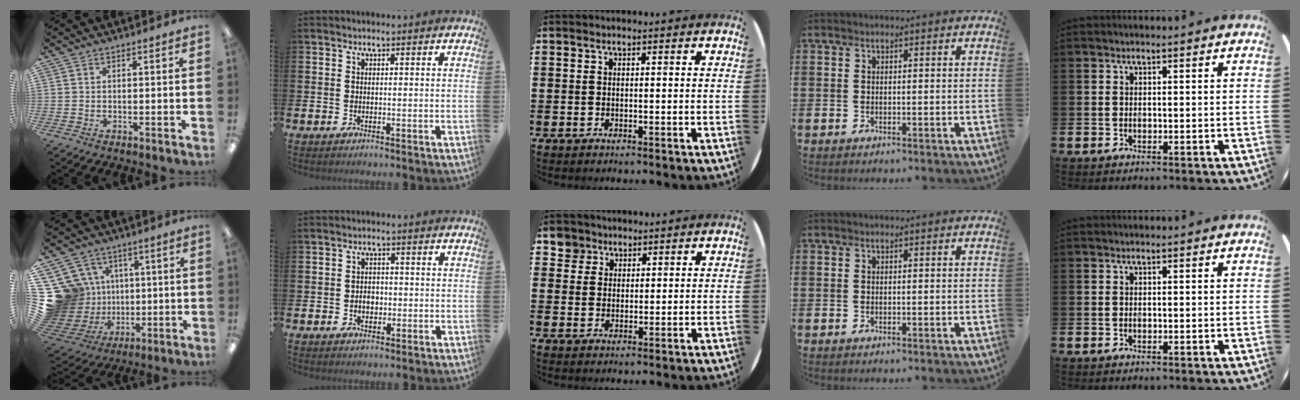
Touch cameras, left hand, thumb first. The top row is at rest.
{"thumb": {"total": 18.4, "force": [3.1, 17.0, 6.3], "torque": [-0.173, -0.029, 0.098]}, "index": {"total": 2.2, "force": [-0.5, 1.7, 1.3], "torque": [-0.009, 0.000, -0.015]}, "middle": {"total": 3.5, "force": [2.6, 2.3, 0.1], "torque": [-0.005, 0.002, 0.049]}}